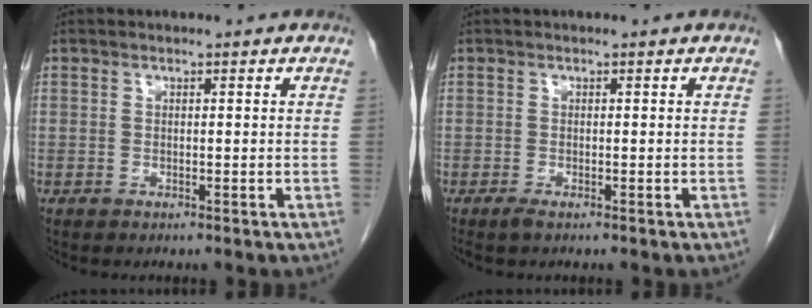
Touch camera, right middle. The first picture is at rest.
{"total": 0.8, "force": [-0.6, 0.0, 0.6], "torque": [-0.015, -0.004, -0.011]}